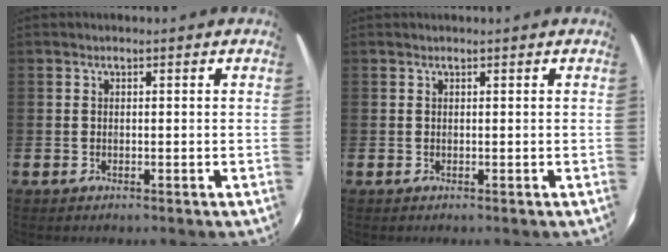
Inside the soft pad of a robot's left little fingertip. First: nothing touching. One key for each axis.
{"total": 0.0}